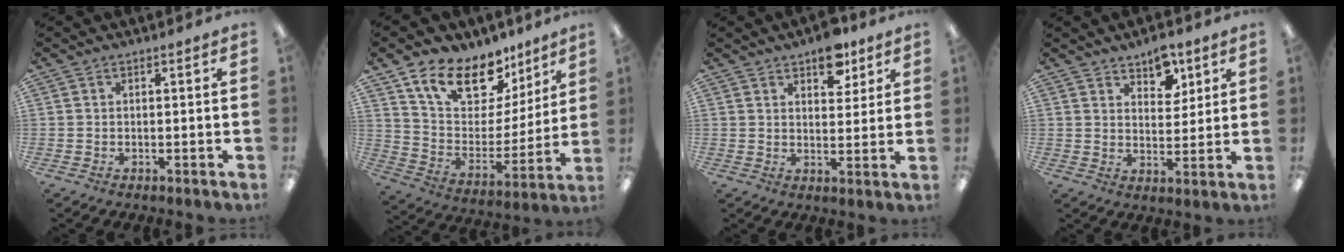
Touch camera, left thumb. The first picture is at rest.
{"total": 17.6, "force": [12.4, 9.7, 8.0], "torque": [-0.147, -0.076, 0.226]}
{"total": 8.1, "force": [5.6, 4.3, 3.9], "torque": [-0.029, -0.029, 0.093]}
{"total": 6.9, "force": [5.1, 3.8, 2.7], "torque": [-0.020, -0.027, 0.087]}